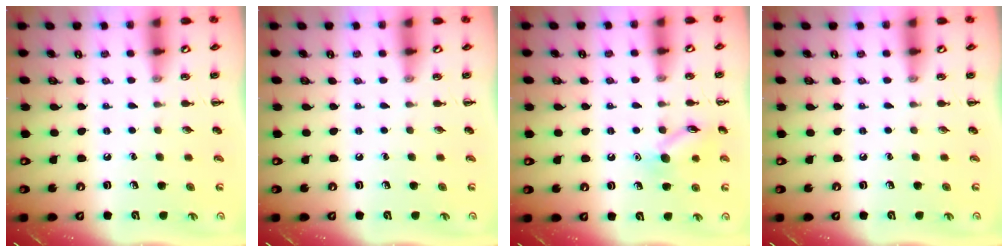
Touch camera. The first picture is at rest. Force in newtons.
{"total": 0.0}
{"total": 10.6, "press": 10.6, "slide": 0.4}
{"total": 0.0}